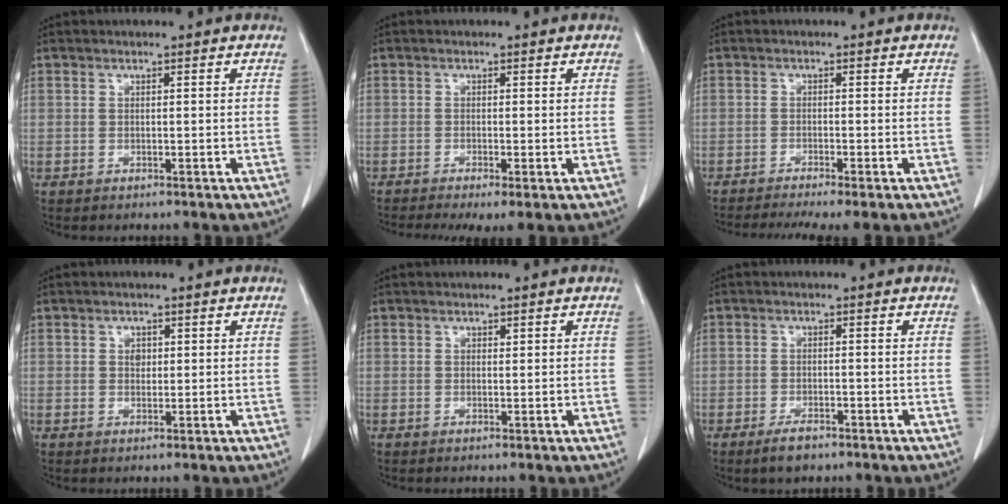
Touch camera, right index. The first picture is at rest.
{"total": 4.7, "force": [-2.8, 1.1, 3.6], "torque": [-0.055, -0.014, -0.046]}
{"total": 7.1, "force": [-5.7, 0.2, 4.3], "torque": [-0.058, -0.009, -0.085]}
{"total": 1.5, "force": [0.4, 1.1, 0.8], "torque": [-0.012, -0.001, 0.006]}
{"total": 0.0}
{"total": 3.0, "force": [-2.2, 1.1, 1.7], "torque": [-0.036, -0.002, -0.032]}